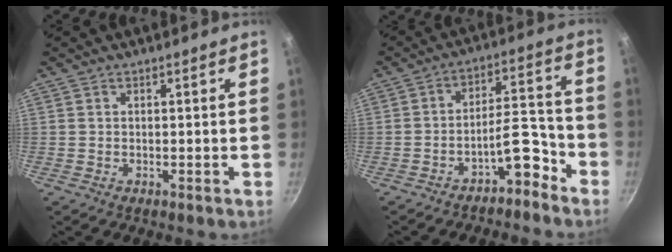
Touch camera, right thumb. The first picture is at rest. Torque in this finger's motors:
{"motor_torque": [0.16, 0.65, -0.19, -0.19, 0.11]}